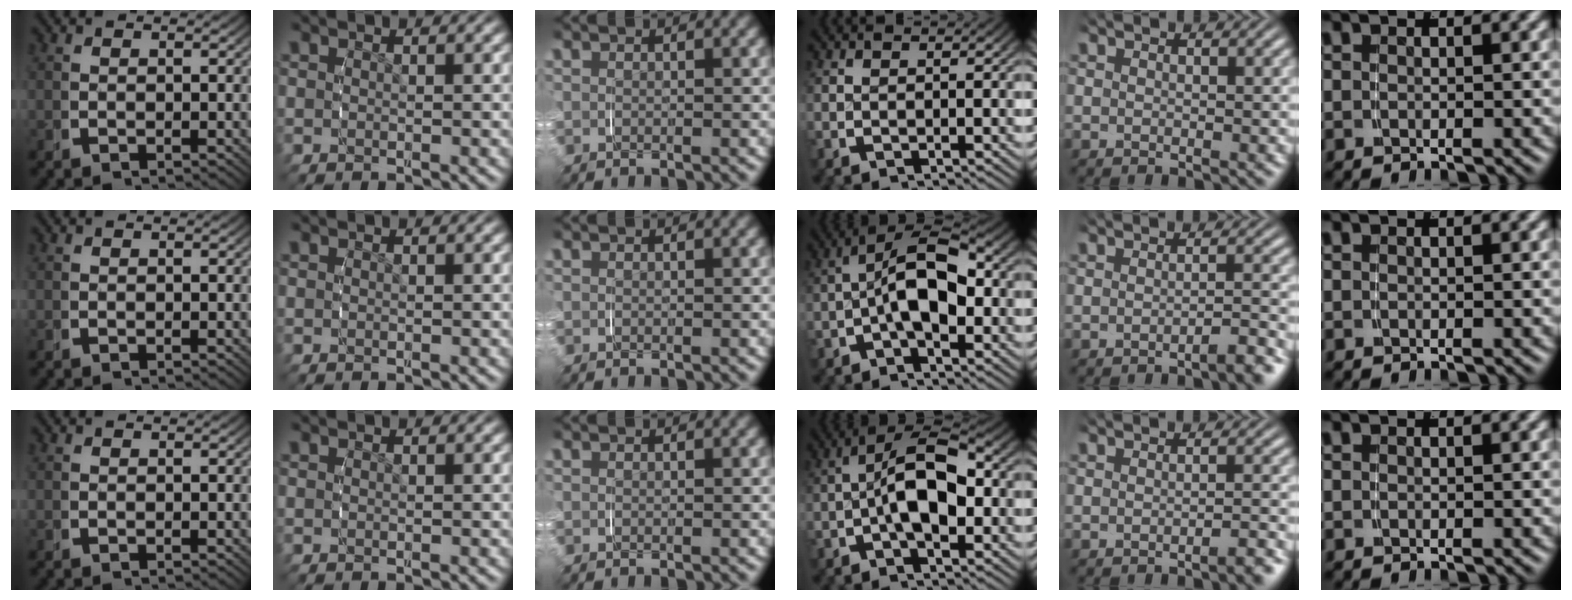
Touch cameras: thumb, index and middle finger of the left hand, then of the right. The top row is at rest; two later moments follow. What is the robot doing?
{"motion": "grasp_and_lifting", "object": "lipstick"}